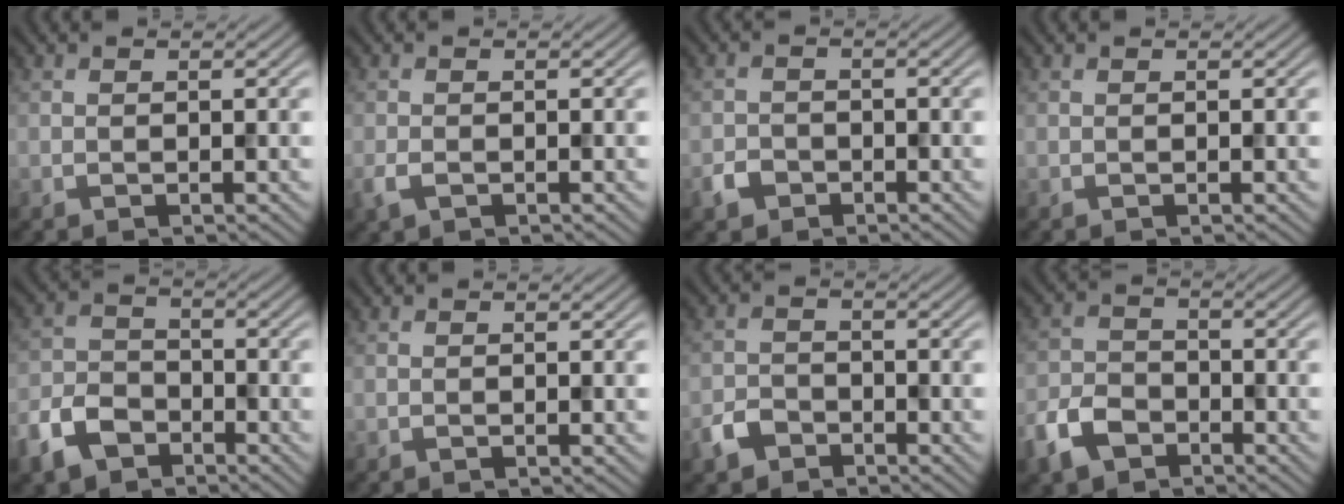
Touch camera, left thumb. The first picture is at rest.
{"total": 2.0, "force": [-1.0, 1.1, 1.3], "torque": [-0.035, -0.008, -0.021]}
{"total": 2.4, "force": [-1.5, 1.7, 0.8], "torque": [-0.015, -0.002, -0.036]}
{"total": 0.0}
{"total": 6.7, "force": [-4.4, 4.0, 3.1], "torque": [-0.075, -0.006, -0.102]}
{"total": 0.0}
{"total": 3.4, "force": [-2.3, 2.1, 1.2], "torque": [-0.026, -0.004, -0.056]}
{"total": 6.0, "force": [-3.8, 3.7, 2.8], "torque": [-0.068, -0.004, -0.089]}